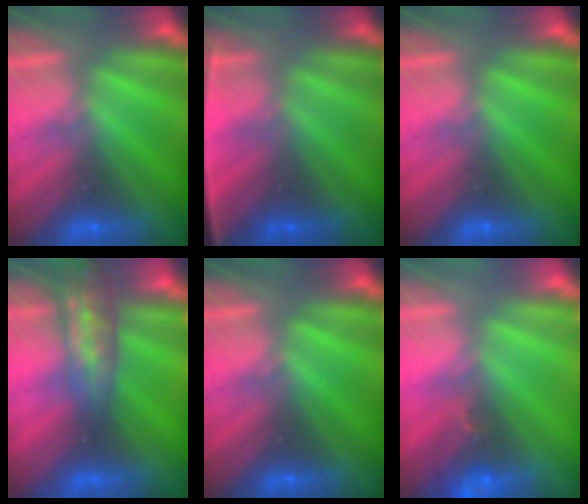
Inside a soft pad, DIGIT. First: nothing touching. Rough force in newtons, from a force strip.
{"total": 2.5}
{"total": 0.0}
{"total": 2.9}
{"total": 0.0}
{"total": 3.0}